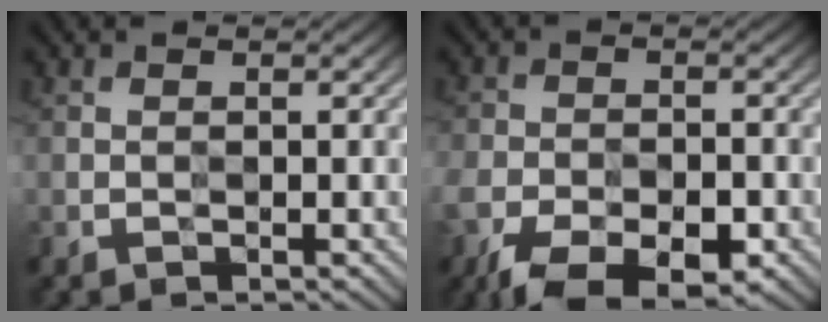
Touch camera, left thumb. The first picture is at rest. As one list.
[{"total": 10.8, "force": [-7.7, 4.9, 5.7], "torque": [-0.111, -0.034, -0.129]}]